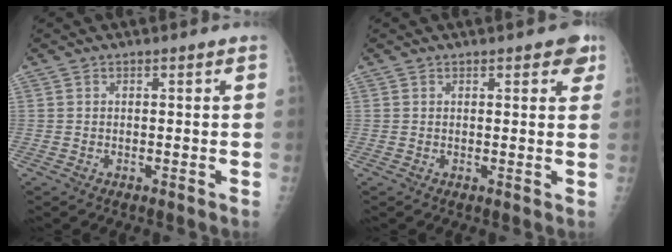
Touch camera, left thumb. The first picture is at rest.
{"total": 3.7, "force": [2.0, 1.6, 2.7], "torque": [-0.013, -0.004, 0.018]}